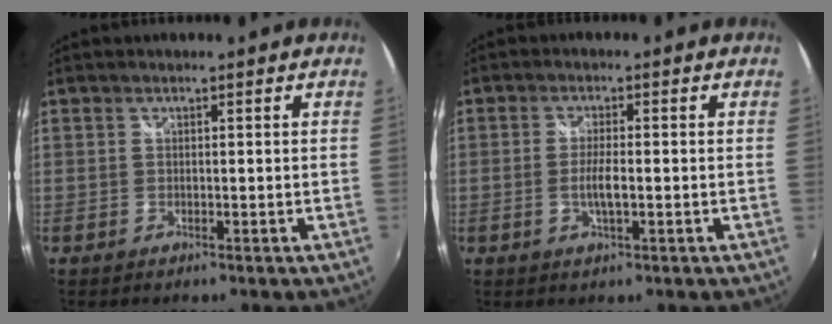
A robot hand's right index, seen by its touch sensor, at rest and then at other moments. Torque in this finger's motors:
{"motor_torque": [0.66, -0.20, 0.32, 0.08]}